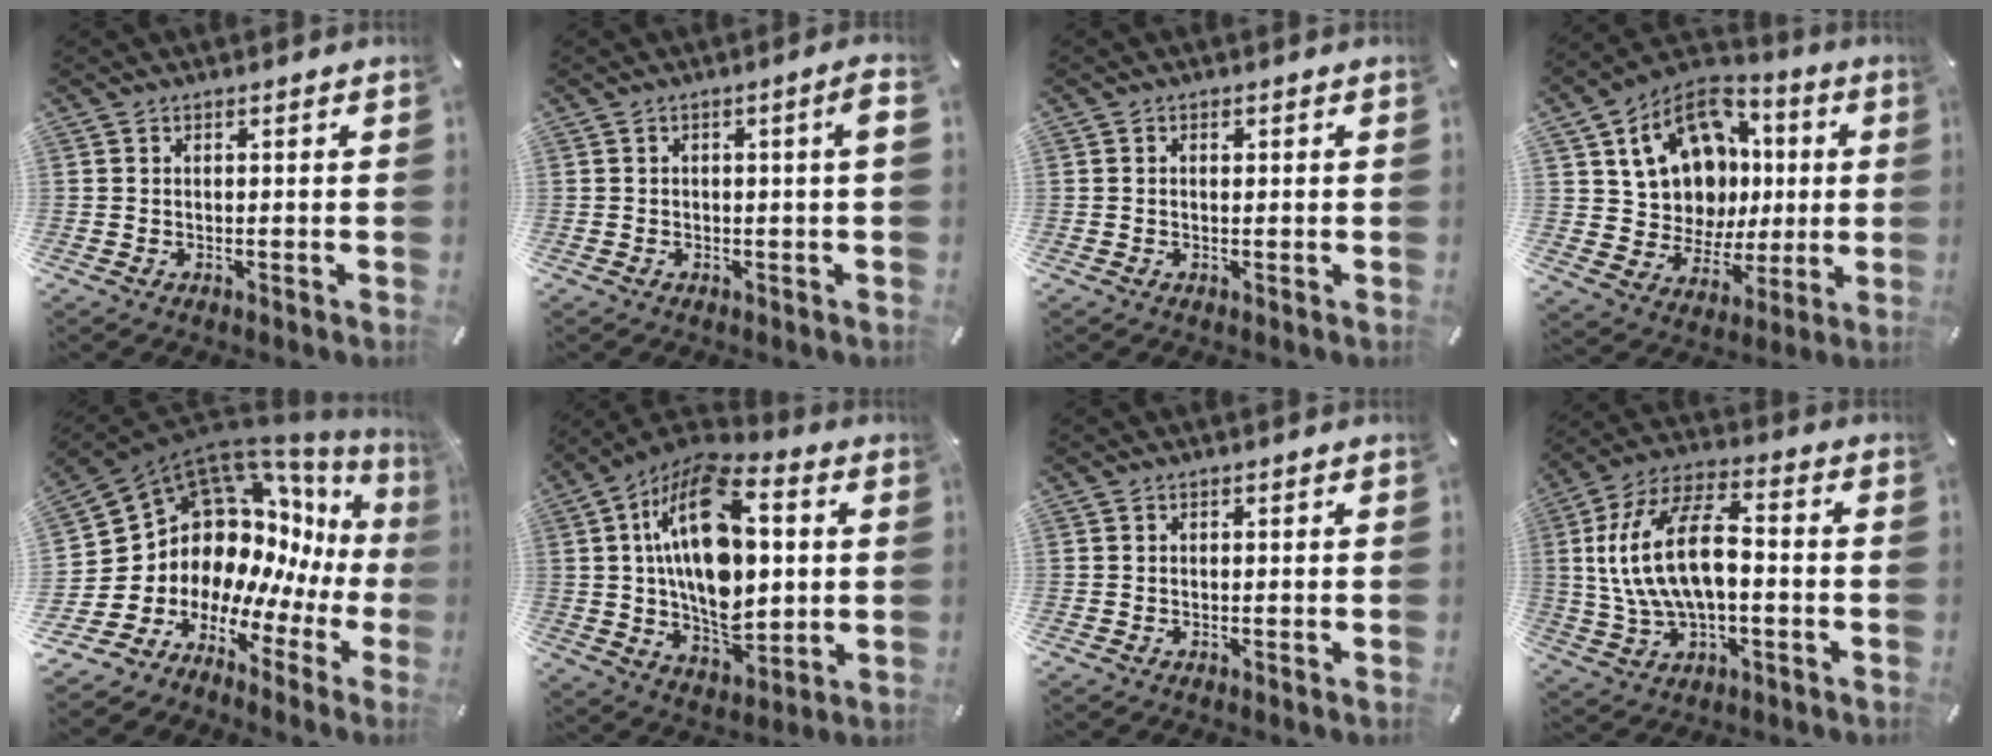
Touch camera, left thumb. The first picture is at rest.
{"total": 3.2, "force": [0.1, 0.5, 3.2], "torque": [-0.048, -0.001, -0.001]}
{"total": 0.9, "force": [-0.1, 0.5, 0.7], "torque": [-0.015, 0.000, -0.002]}
{"total": 18.2, "force": [5.1, 15.1, 8.7], "torque": [-0.156, -0.021, 0.109]}
{"total": 13.0, "force": [3.8, 11.1, 5.6], "torque": [-0.121, -0.092, 0.092]}
{"total": 22.4, "force": [4.2, 13.2, 17.6], "torque": [-0.341, -0.010, 0.061]}
{"total": 0.0}
{"total": 17.0, "force": [0.2, 9.5, 14.1], "torque": [-0.289, 0.016, 0.003]}